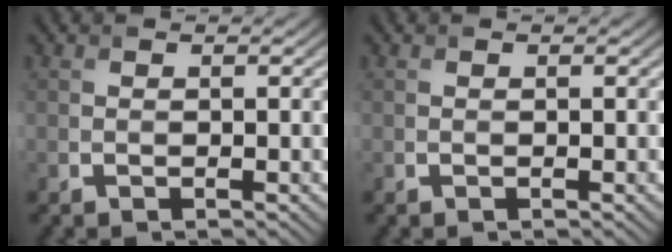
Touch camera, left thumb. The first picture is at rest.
{"total": 0.0}